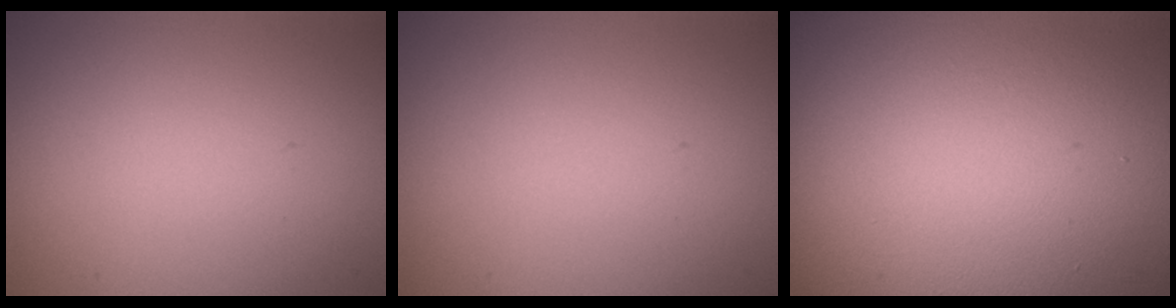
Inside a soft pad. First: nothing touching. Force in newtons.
{"total": 0.0}
{"total": 22.2, "press": 22.2, "slide": 1.0}